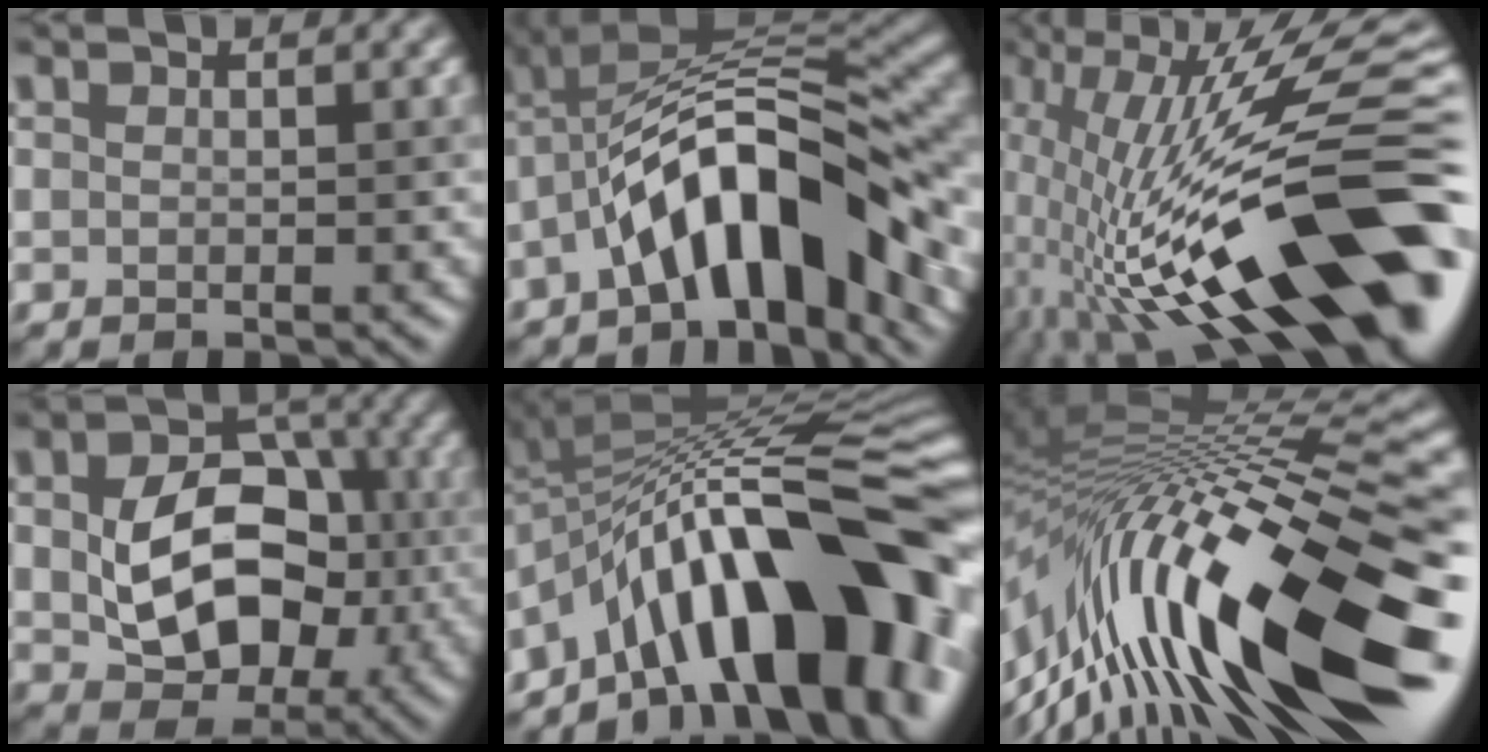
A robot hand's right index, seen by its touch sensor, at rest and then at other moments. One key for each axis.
{"total": 11.7, "fx": -3.5, "fy": 4.8, "fz": 10.1, "tx": -0.148, "ty": 0.019, "tz": -0.069}
{"total": 18.4, "fx": -3.5, "fy": 6.4, "fz": 16.9, "tx": -0.288, "ty": 0.043, "tz": -0.078}
{"total": 9.9, "fx": -0.2, "fy": 7.1, "fz": 6.9, "tx": -0.129, "ty": -0.008, "tz": 0.008}
{"total": 16.2, "fx": -6.5, "fy": 6.3, "fz": 13.4, "tx": -0.153, "ty": 0.049, "tz": -0.120}
{"total": 18.4, "fx": -3.3, "fy": 5.3, "fz": 17.3, "tx": -0.281, "ty": 0.011, "tz": -0.063}